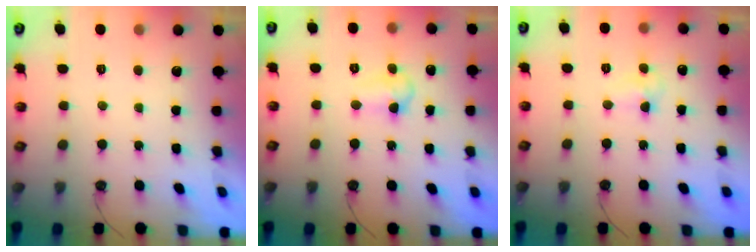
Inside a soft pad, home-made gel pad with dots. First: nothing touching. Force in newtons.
{"total": 6.0, "press": 4.8, "slide": 3.6}
{"total": 5.2, "press": 5.1, "slide": 0.6}